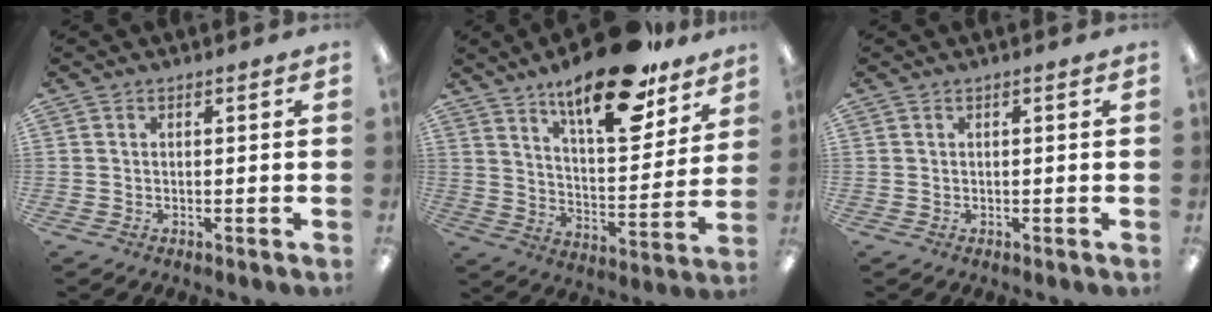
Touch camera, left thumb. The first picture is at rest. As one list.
[{"total": 20.4, "force": [15.2, 6.7, 11.8], "torque": [-0.179, -0.096, 0.254]}, {"total": 0.0}]